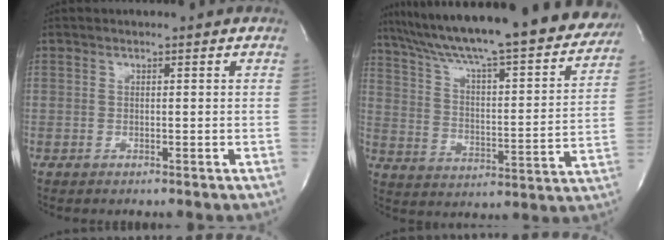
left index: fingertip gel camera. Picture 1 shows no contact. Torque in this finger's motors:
{"motor_torque": [1.05, -1.09, 0.97, 0.21]}